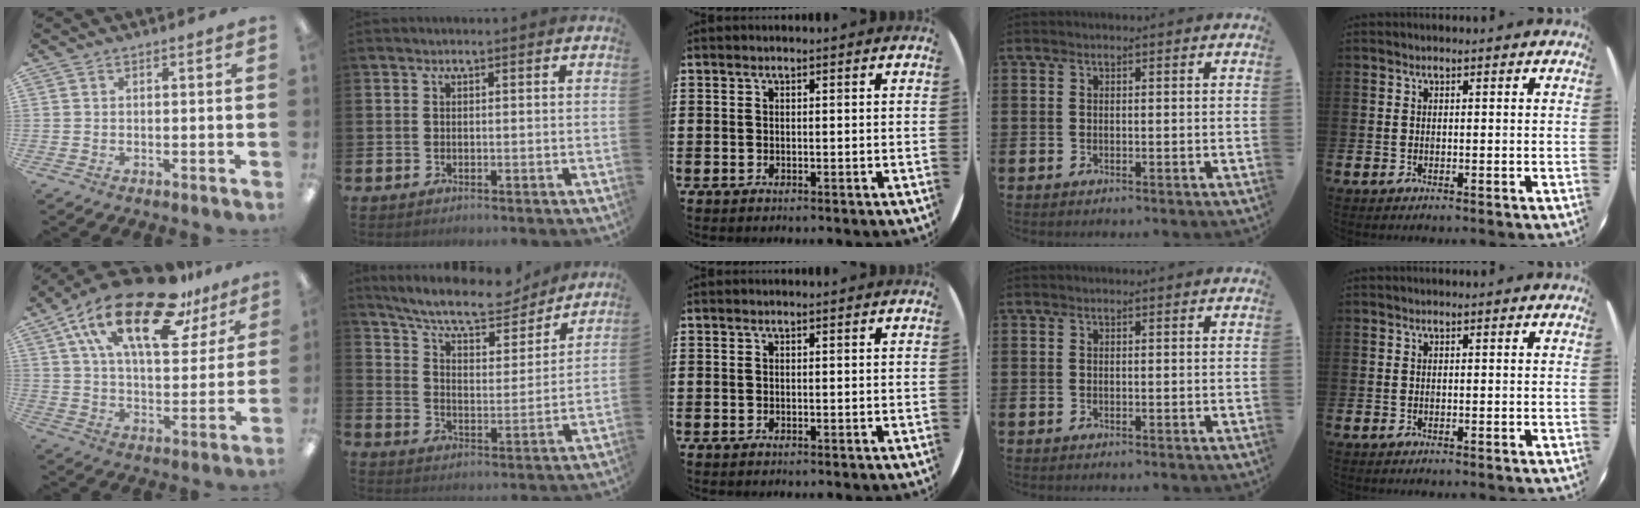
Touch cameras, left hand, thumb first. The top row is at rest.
{"thumb": {"total": 24.4, "force": [14.9, 9.8, 16.7], "torque": [-0.287, -0.076, 0.251]}, "index": {"total": 10.1, "force": [9.1, 2.2, 3.8], "torque": [-0.099, -0.057, 0.158]}}